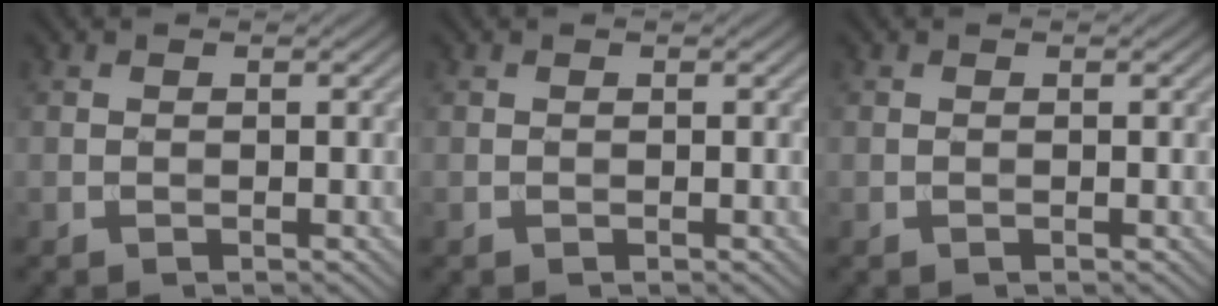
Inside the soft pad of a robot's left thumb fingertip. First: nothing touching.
{"total": 0.0}
{"total": 0.0}